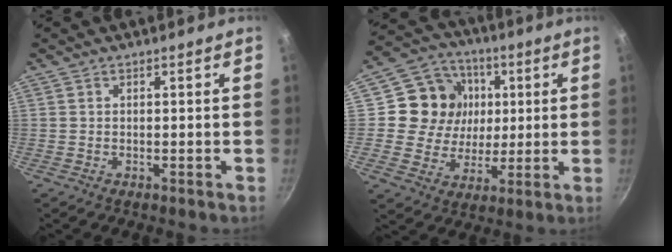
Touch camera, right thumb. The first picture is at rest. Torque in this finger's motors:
{"motor_torque": [1.40, 1.37, 0.43, 0.28, 0.00]}